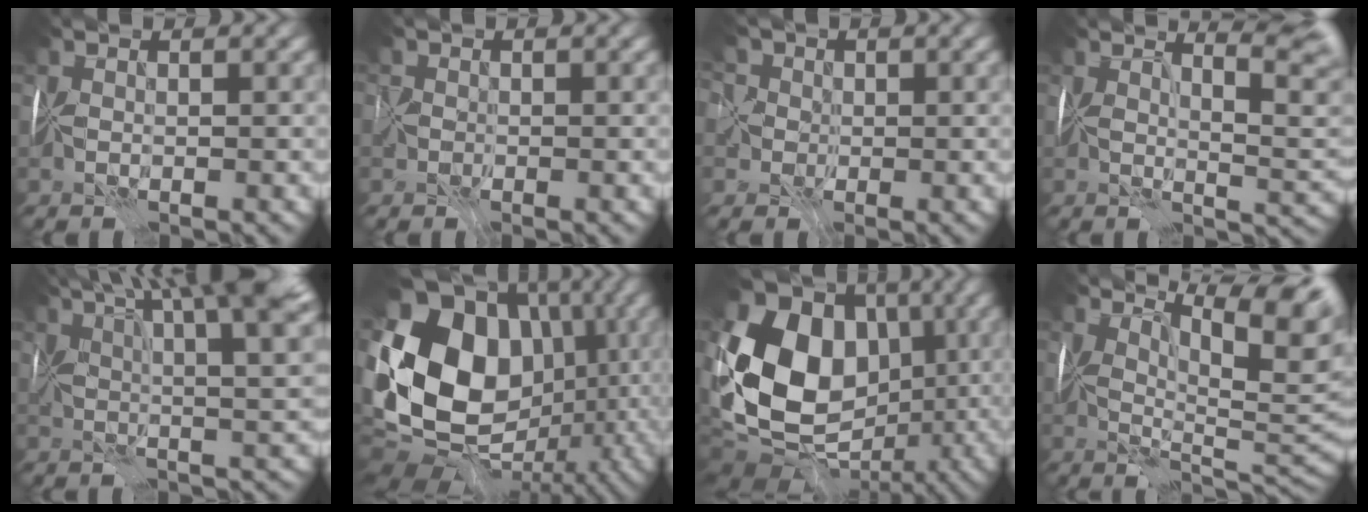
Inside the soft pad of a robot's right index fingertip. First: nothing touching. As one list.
[{"total": 1.0, "force": [-0.8, 0.0, -0.6], "torque": [0.007, -0.010, -0.014]}, {"total": 3.9, "force": [-0.3, 3.6, 1.6], "torque": [-0.029, 0.015, -0.038]}, {"total": 5.7, "force": [3.3, 0.5, 4.6], "torque": [-0.029, 0.012, 0.042]}, {"total": 13.8, "force": [7.2, 3.6, 11.2], "torque": [-0.145, 0.048, 0.086]}, {"total": 15.9, "force": [0.1, 12.3, 10.1], "torque": [-0.187, 0.001, 0.016]}, {"total": 14.5, "force": [-0.5, 11.8, 8.4], "torque": [-0.150, -0.006, -0.002]}, {"total": 8.9, "force": [4.7, 2.8, 7.1], "torque": [-0.079, 0.006, 0.067]}]